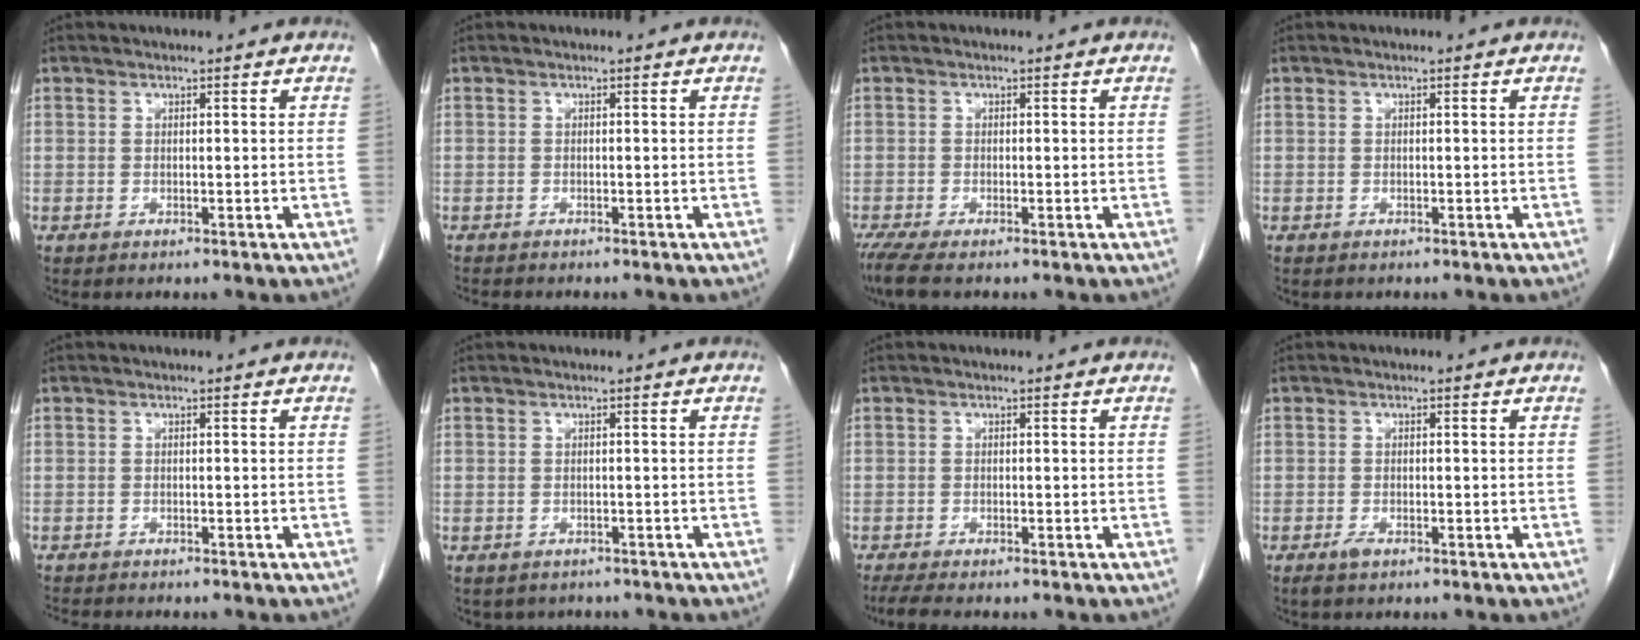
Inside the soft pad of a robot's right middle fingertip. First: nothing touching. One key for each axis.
{"total": 2.5, "fx": -2.2, "fy": 0.4, "fz": 1.0, "tx": -0.019, "ty": -0.005, "tz": -0.028}
{"total": 3.3, "fx": -2.5, "fy": 0.3, "fz": 2.1, "tx": -0.045, "ty": -0.010, "tz": -0.046}
{"total": 0.0}
{"total": 3.6, "fx": -3.3, "fy": 0.6, "fz": 1.3, "tx": -0.021, "ty": -0.008, "tz": -0.047}
{"total": 3.7, "fx": -3.0, "fy": 2.1, "fz": 0.5, "tx": -0.006, "ty": 0.007, "tz": -0.033}
{"total": 4.1, "fx": -3.3, "fy": 0.6, "fz": 2.2, "tx": -0.040, "ty": -0.011, "tz": -0.049}
{"total": 1.4, "fx": -0.9, "fy": 0.4, "fz": 0.9, "tx": -0.023, "ty": -0.002, "tz": -0.015}